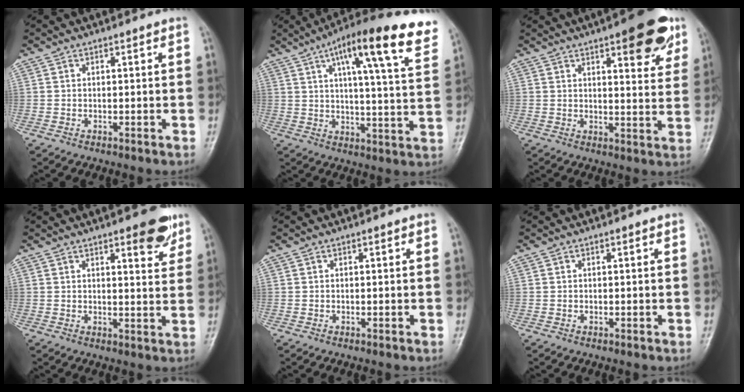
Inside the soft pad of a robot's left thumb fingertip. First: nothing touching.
{"total": 20.1, "force": [11.1, 4.1, 16.2], "torque": [-0.216, -0.023, 0.150]}
{"total": 12.0, "force": [6.7, 4.0, 9.2], "torque": [-0.085, -0.027, 0.083]}
{"total": 6.7, "force": [4.1, 2.1, 4.9], "torque": [-0.046, -0.021, 0.049]}
{"total": 0.0}
{"total": 0.0}